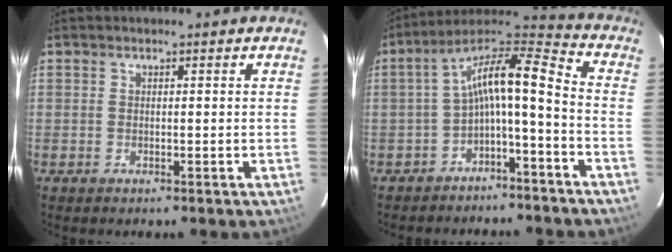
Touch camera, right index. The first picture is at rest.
{"total": 11.6, "force": [-3.6, 2.6, 10.7], "torque": [-0.210, 0.030, -0.061]}